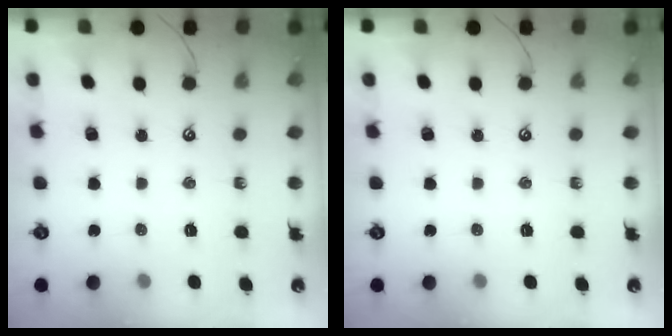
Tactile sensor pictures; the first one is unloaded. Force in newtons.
{"total": 0.0}